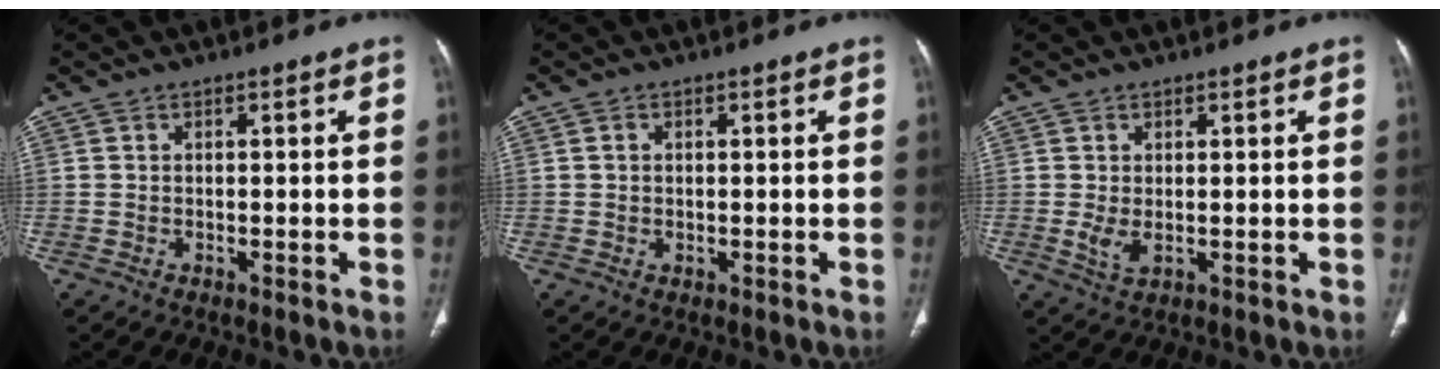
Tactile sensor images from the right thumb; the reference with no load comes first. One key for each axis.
{"total": 1.1, "fx": 0.3, "fy": 0.8, "fz": 0.6, "tx": -0.011, "ty": -0.002, "tz": 0.007}
{"total": 2.6, "fx": 0.1, "fy": 1.2, "fz": 2.3, "tx": -0.048, "ty": -0.009, "tz": 0.009}